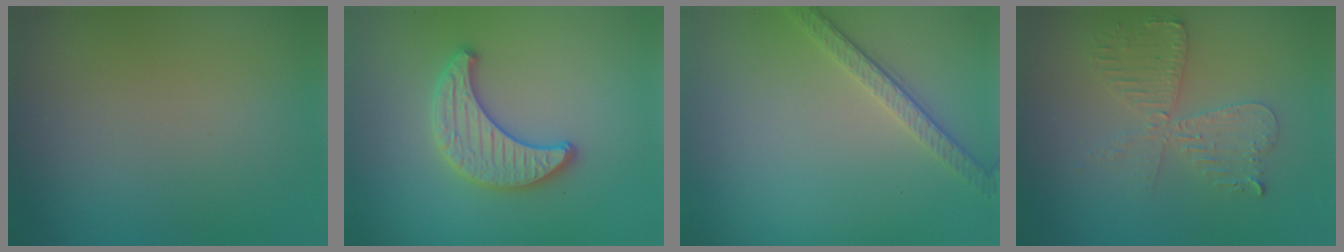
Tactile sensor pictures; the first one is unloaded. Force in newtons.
{"total": 3.4, "press": 3.4, "slide": 0.2}
{"total": 2.6, "press": 2.0, "slide": 1.7}
{"total": 4.1, "press": 3.5, "slide": 2.1}